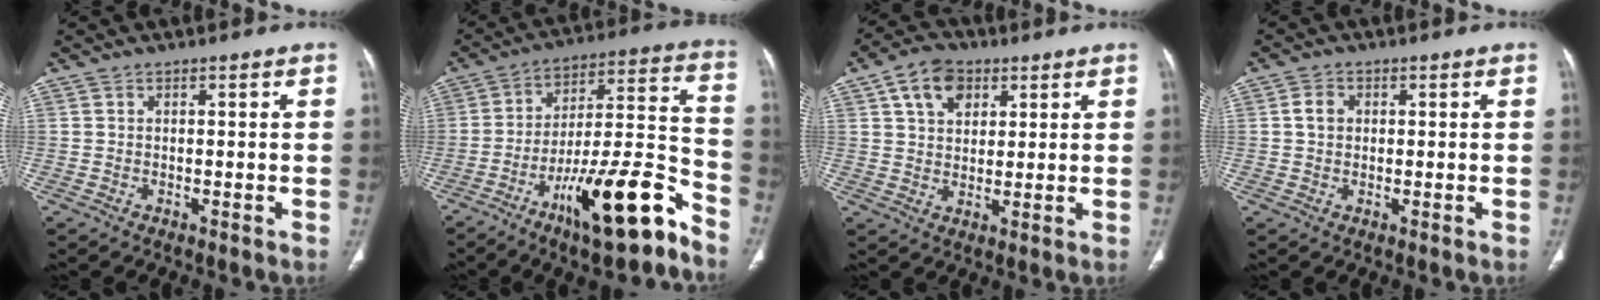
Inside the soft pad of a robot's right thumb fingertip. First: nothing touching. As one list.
[{"total": 20.8, "force": [-12.7, 5.0, 15.7], "torque": [-0.236, 0.089, -0.206]}, {"total": 8.7, "force": [3.9, 5.9, 5.1], "torque": [-0.064, -0.005, 0.064]}, {"total": 3.0, "force": [0.5, 2.4, 1.7], "torque": [-0.027, 0.005, 0.007]}]